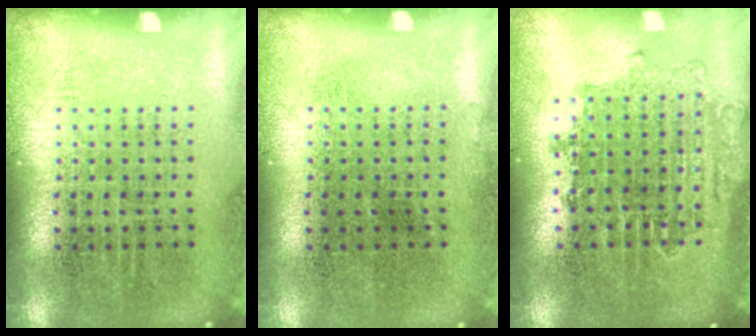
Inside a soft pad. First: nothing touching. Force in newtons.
{"total": 0.0}
{"total": 1.6, "press": 1.4, "slide": 0.7}